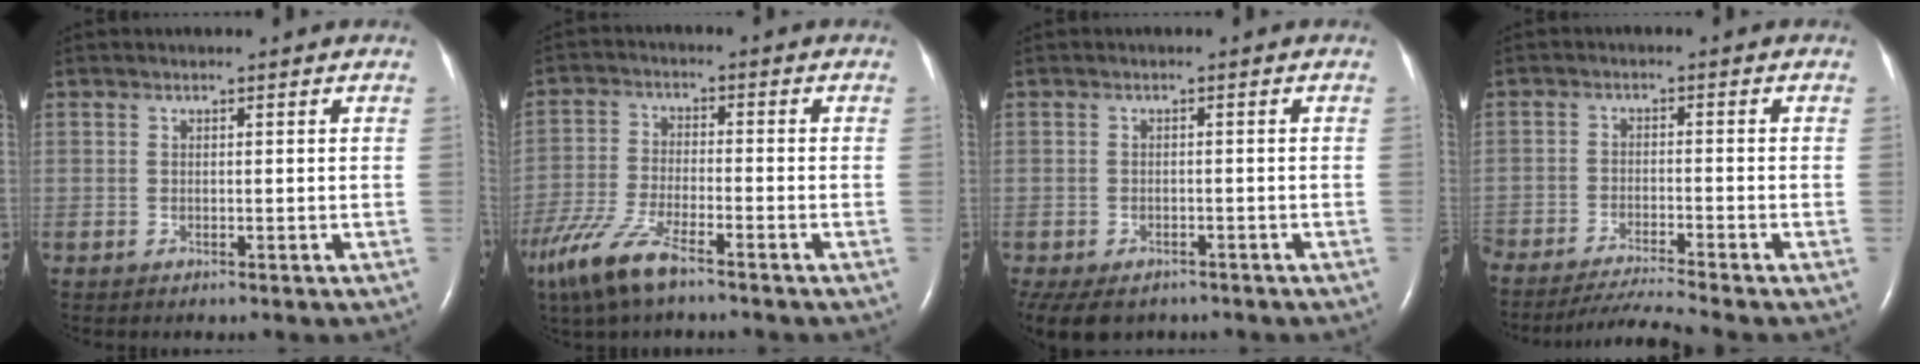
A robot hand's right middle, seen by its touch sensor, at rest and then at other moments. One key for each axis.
{"total": 9.8, "fx": -6.8, "fy": 2.0, "fz": 6.7, "tx": -0.151, "ty": -0.023, "tz": -0.132}
{"total": 10.8, "fx": -7.2, "fy": 6.6, "fz": 4.6, "tx": -0.116, "ty": -0.019, "tz": -0.092}
{"total": 6.1, "fx": -5.6, "fy": -1.8, "fz": 1.7, "tx": -0.025, "ty": -0.018, "tz": -0.103}